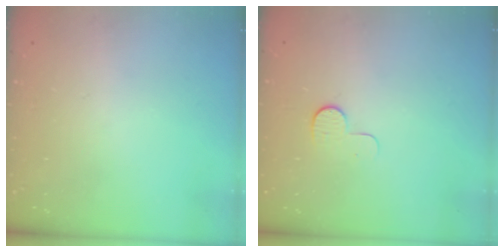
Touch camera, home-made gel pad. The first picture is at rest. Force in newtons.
{"total": 7.6, "press": 7.5, "slide": 0.7}